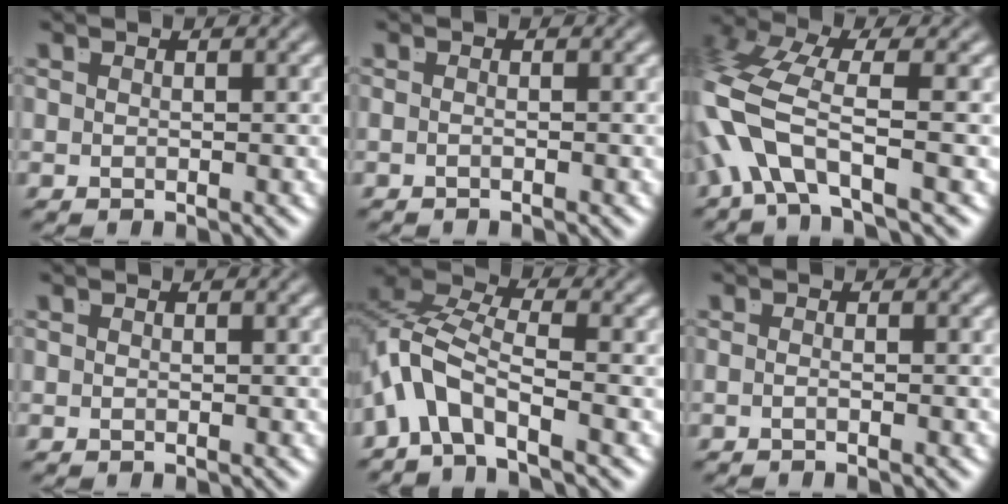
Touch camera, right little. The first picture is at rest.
{"total": 0.9, "force": [-0.7, -0.5, 0.3], "torque": [-0.003, 0.000, -0.014]}
{"total": 5.0, "force": [-1.3, 2.6, 4.1], "torque": [-0.127, -0.027, -0.012]}
{"total": 0.0}
{"total": 7.0, "force": [-1.4, 5.1, 4.6], "torque": [-0.128, -0.029, -0.023]}
{"total": 1.2, "force": [-0.9, -0.6, 0.6], "torque": [-0.010, -0.001, -0.016]}